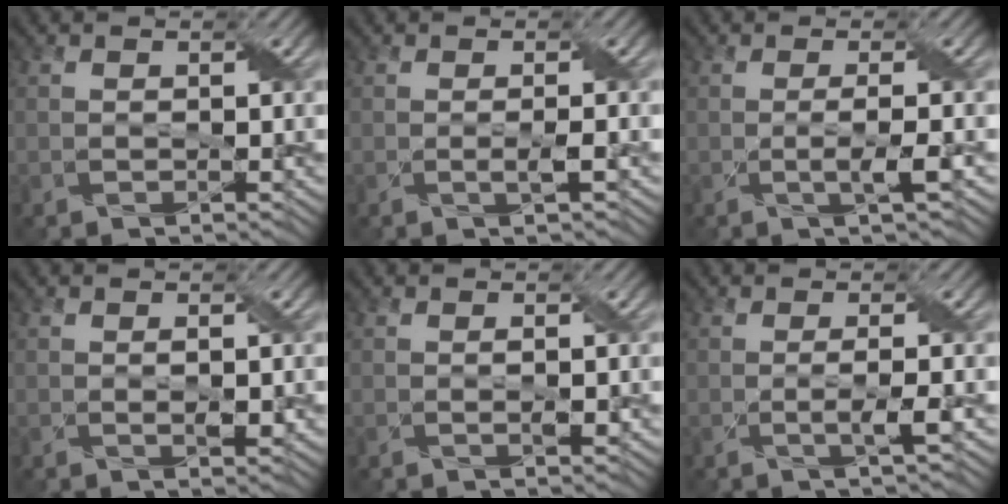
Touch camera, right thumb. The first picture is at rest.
{"total": 1.4, "force": [-0.2, 0.0, 1.4], "torque": [-0.030, 0.002, -0.005]}
{"total": 2.6, "force": [-0.4, 0.2, 2.5], "torque": [-0.047, 0.004, -0.012]}
{"total": 1.3, "force": [0.0, 0.5, 1.2], "torque": [-0.023, -0.001, 0.003]}
{"total": 1.0, "force": [0.0, 0.2, 1.0], "torque": [-0.018, 0.000, 0.001]}
{"total": 2.2, "force": [-0.3, 0.1, 2.2], "torque": [-0.043, 0.003, -0.010]}